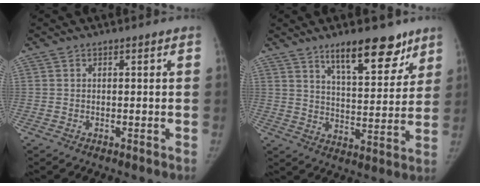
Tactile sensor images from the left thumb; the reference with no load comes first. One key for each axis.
{"total": 13.7, "fx": 9.3, "fy": 4.9, "fz": 8.7, "tx": -0.089, "ty": -0.057, "tz": 0.147}